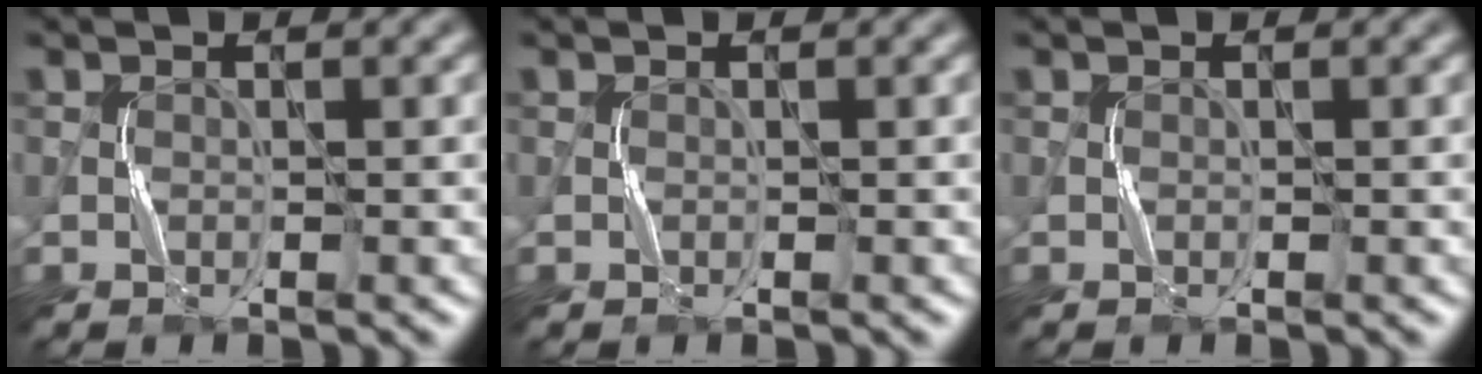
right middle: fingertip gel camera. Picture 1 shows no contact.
{"total": 0.0}
{"total": 0.0}